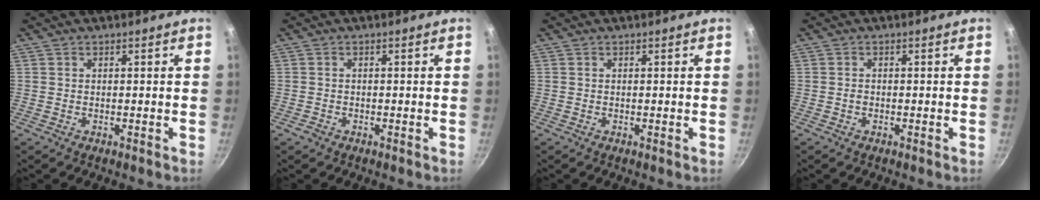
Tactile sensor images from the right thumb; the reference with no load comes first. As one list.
[{"total": 0.9, "force": [-0.6, 0.6, 0.2], "torque": [-0.006, 0.005, -0.011]}, {"total": 0.0}, {"total": 0.6, "force": [-0.3, 0.5, 0.2], "torque": [-0.005, 0.001, -0.005]}]